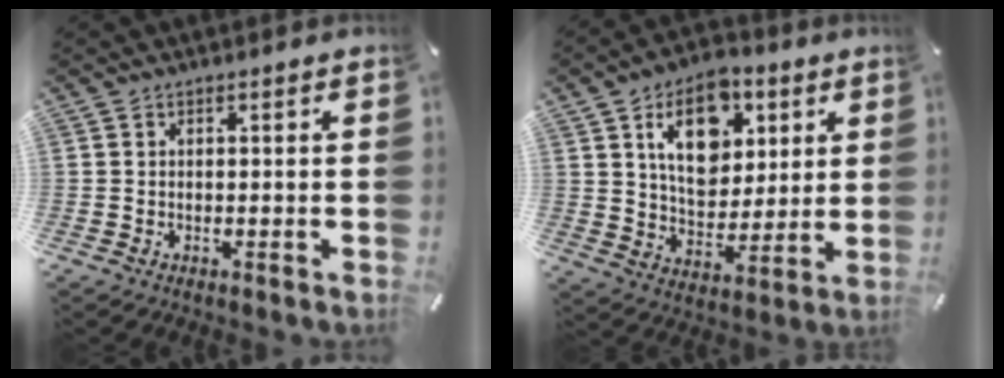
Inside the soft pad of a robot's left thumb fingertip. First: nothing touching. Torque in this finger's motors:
{"motor_torque": [2.39, 2.61, 0.45, -0.35, 0.16]}